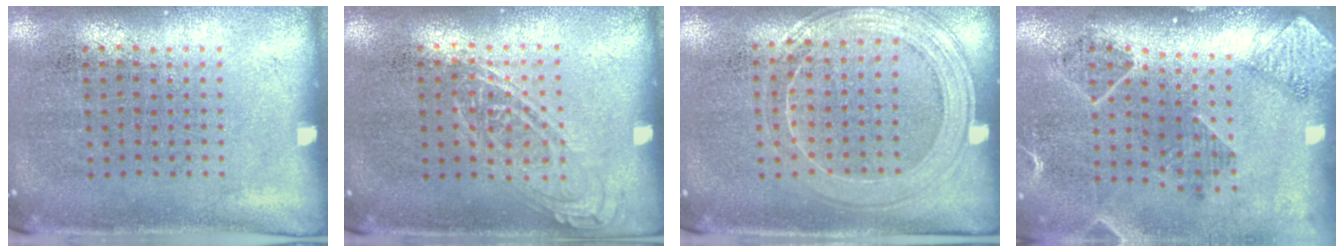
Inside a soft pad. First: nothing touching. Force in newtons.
{"total": 1.0, "press": 1.0, "slide": 0.2}
{"total": 1.5, "press": 1.5, "slide": 0.4}
{"total": 1.5, "press": 1.5, "slide": 0.2}